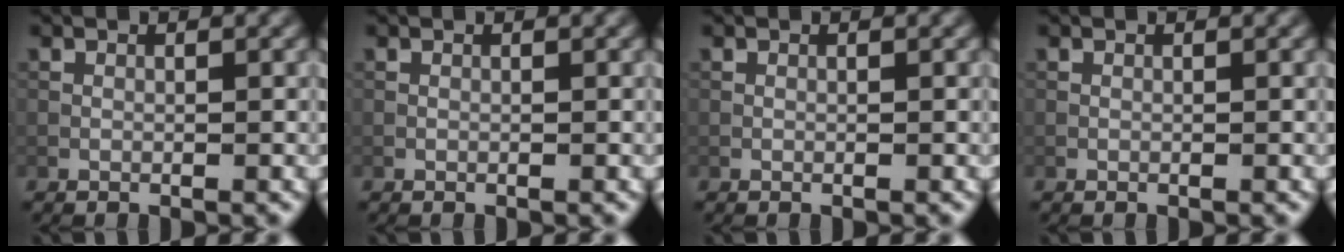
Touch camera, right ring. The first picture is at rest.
{"total": 0.0}
{"total": 0.0}
{"total": 0.0}